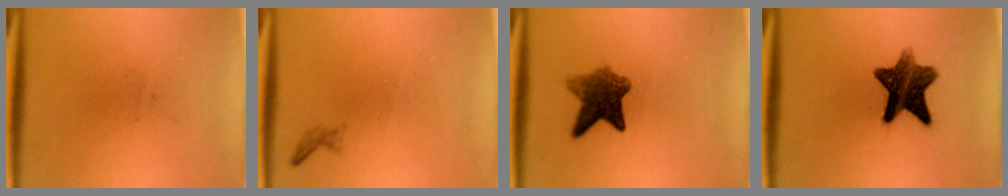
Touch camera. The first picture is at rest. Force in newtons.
{"total": 0.6}
{"total": 6.3}
{"total": 10.5}